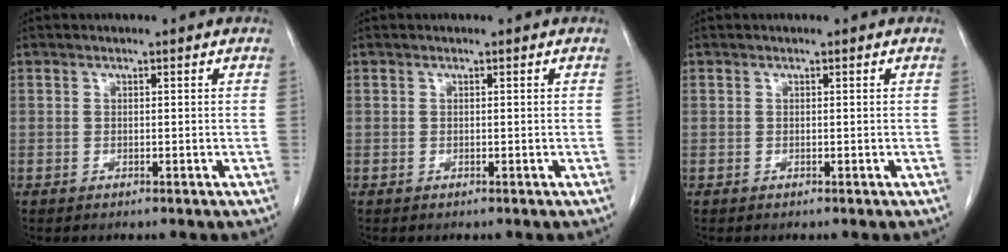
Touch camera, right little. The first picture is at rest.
{"total": 0.0}
{"total": 0.0}